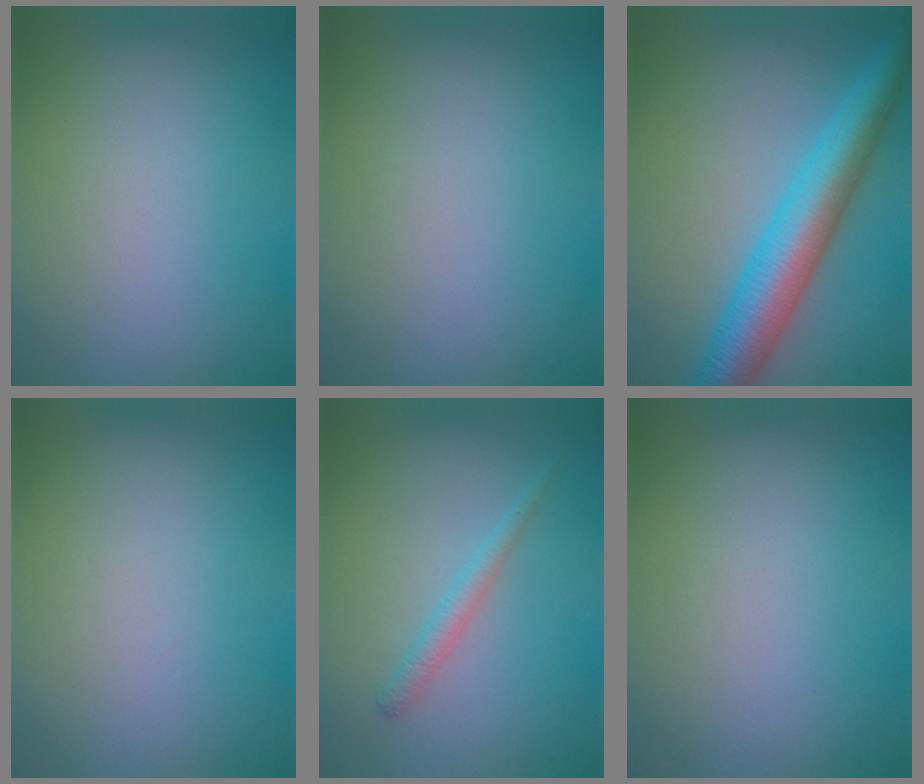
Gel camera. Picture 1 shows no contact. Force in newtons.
{"total": 0.0}
{"total": 7.7, "press": 7.7, "slide": 0.2}
{"total": 0.0}
{"total": 1.5, "press": 1.5, "slide": 0.1}
{"total": 0.0}